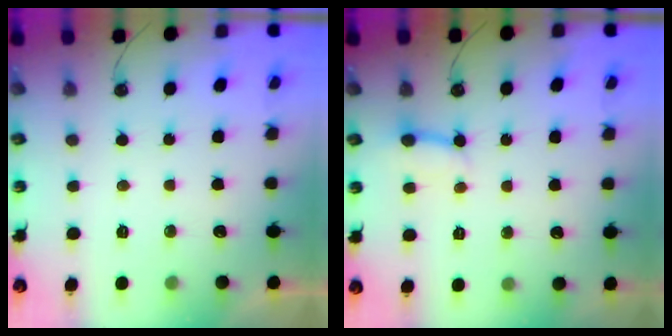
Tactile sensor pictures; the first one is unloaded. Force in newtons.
{"total": 3.4, "press": 3.4, "slide": 0.1}